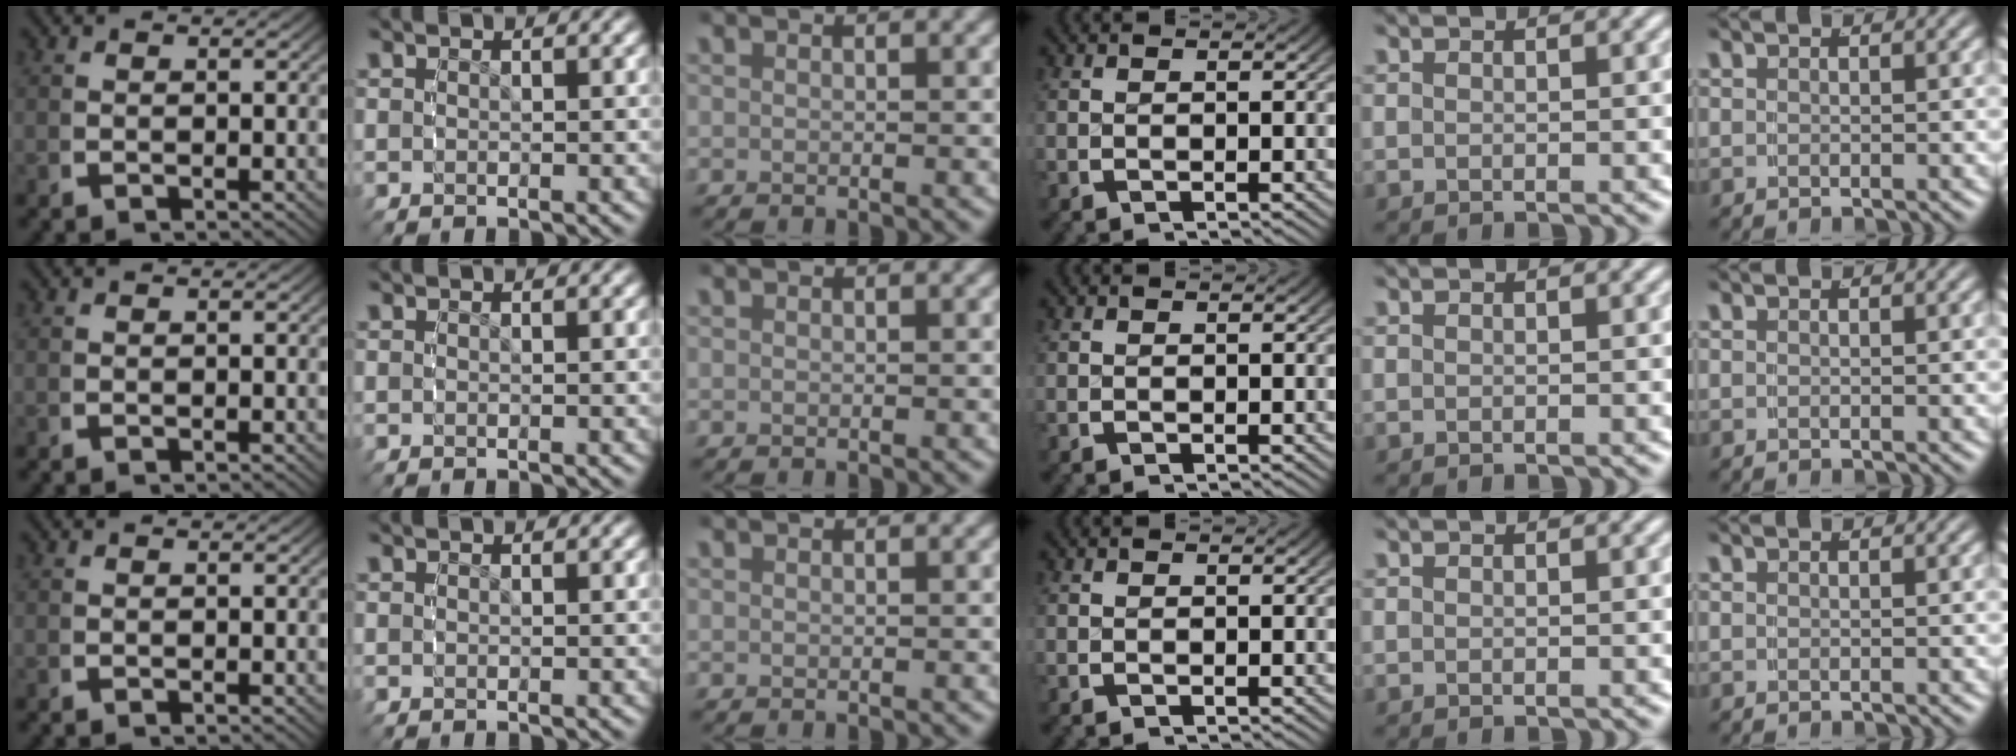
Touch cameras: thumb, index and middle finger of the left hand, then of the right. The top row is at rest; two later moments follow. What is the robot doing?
{"motion": "reach", "object": "shoes"}